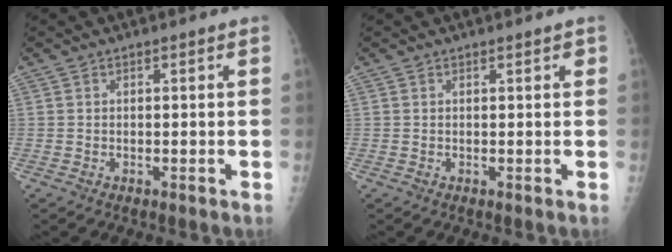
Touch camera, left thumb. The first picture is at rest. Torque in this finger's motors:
{"motor_torque": [0.07, -0.12, -0.07, -0.40, 0.00]}